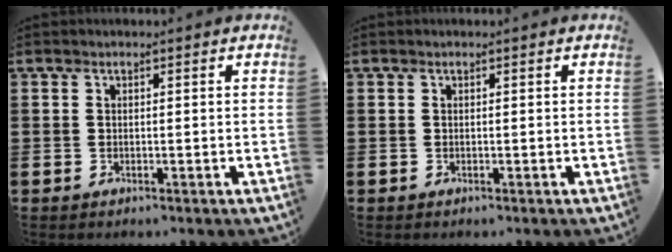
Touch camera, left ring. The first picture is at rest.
{"total": 0.0}